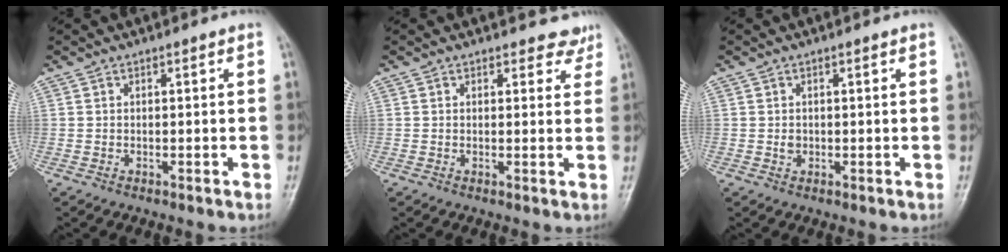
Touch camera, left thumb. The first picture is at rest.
{"total": 3.6, "force": [3.1, 1.8, 0.0], "torque": [0.030, -0.021, 0.020]}
{"total": 1.1, "force": [0.1, 0.9, 0.5], "torque": [-0.004, 0.001, 0.003]}